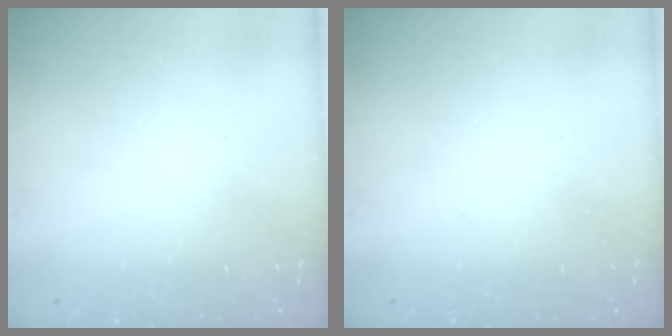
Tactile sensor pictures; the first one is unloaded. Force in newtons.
{"total": 0.0}